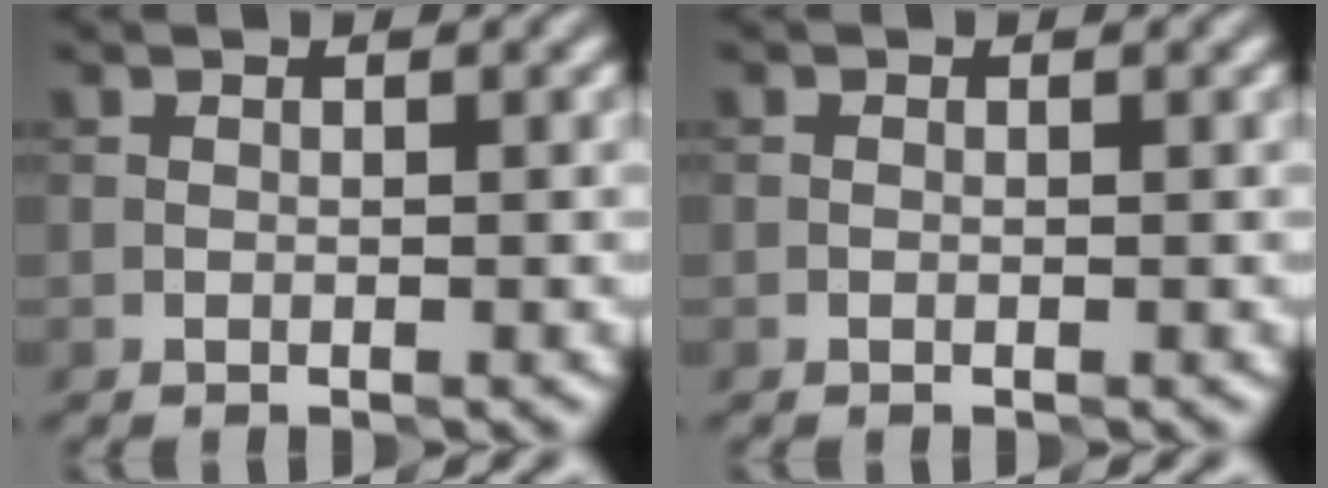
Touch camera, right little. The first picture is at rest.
{"total": 0.0}